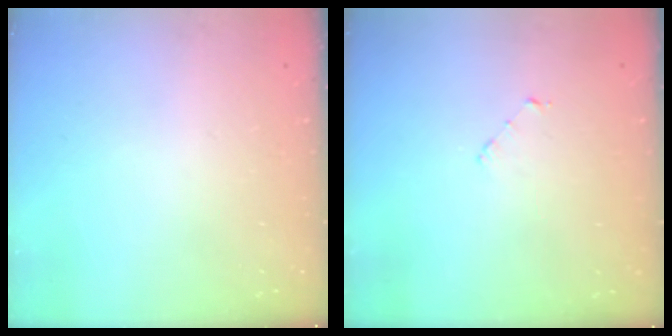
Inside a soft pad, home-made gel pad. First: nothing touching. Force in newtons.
{"total": 2.9, "press": 2.9, "slide": 0.2}